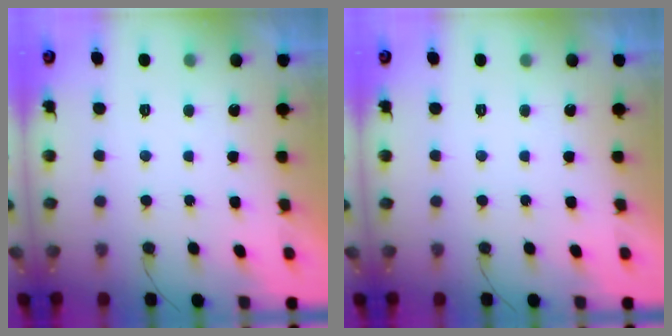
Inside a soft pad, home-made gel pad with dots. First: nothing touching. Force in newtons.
{"total": 0.0}